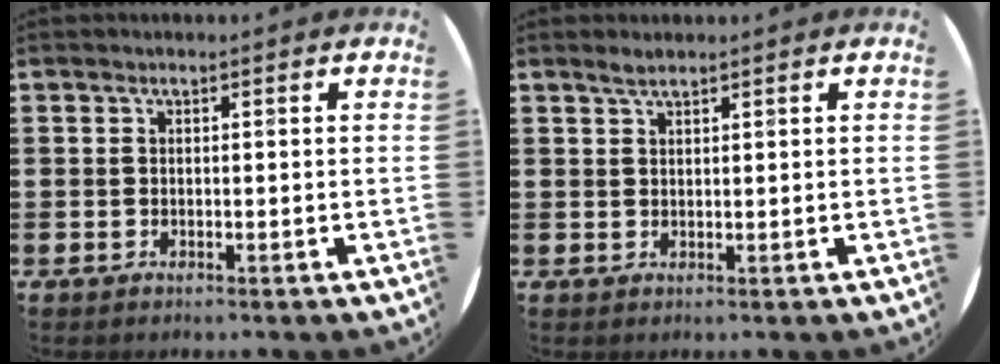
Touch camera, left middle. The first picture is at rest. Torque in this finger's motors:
{"motor_torque": [0.40, -0.32, -0.02, 0.03]}